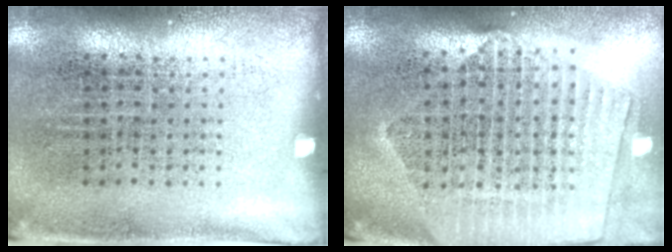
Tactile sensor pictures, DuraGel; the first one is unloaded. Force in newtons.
{"total": 2.3, "press": 2.0, "slide": 1.1}